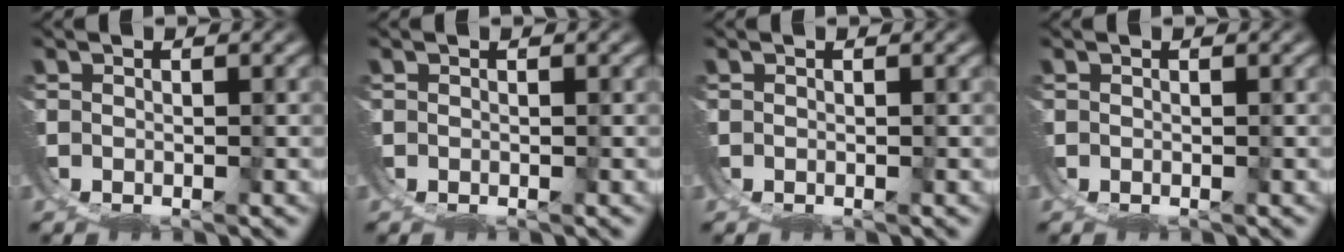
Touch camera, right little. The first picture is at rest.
{"total": 0.0}
{"total": 0.0}
{"total": 0.0}